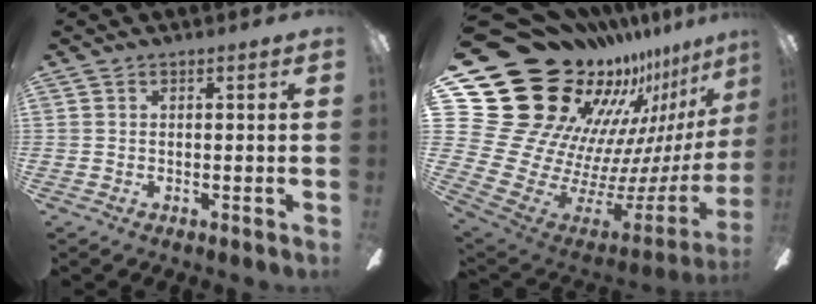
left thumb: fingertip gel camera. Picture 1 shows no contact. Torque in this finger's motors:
{"motor_torque": [1.48, 1.64, 1.38, -1.39, 0.07]}